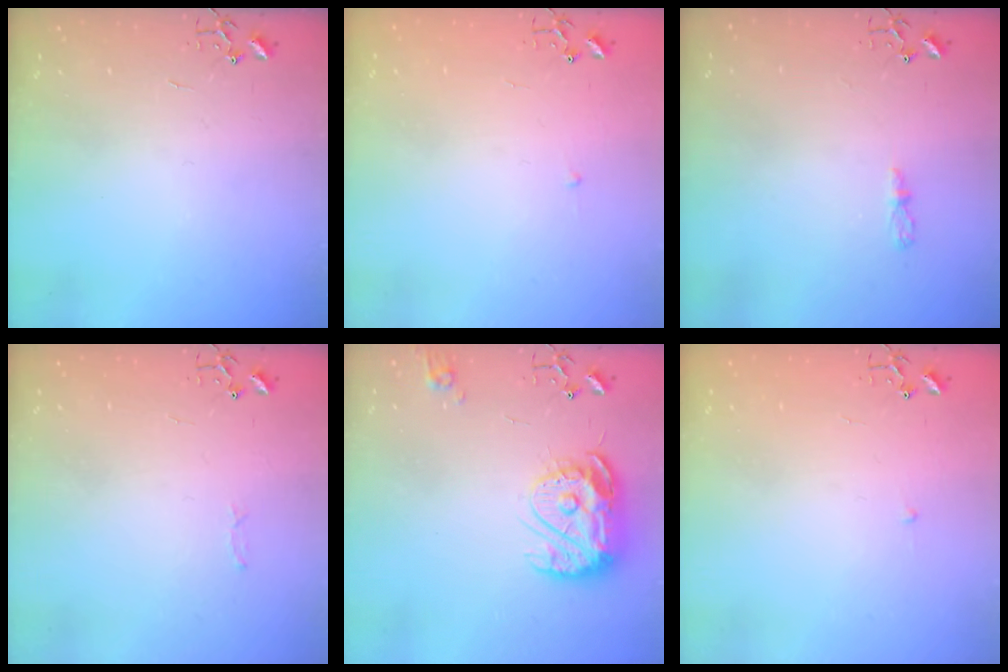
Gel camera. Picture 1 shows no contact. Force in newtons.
{"total": 2.3, "press": 2.3, "slide": 0.3}
{"total": 4.0, "press": 4.0, "slide": 0.5}
{"total": 2.8, "press": 2.8, "slide": 0.4}
{"total": 15.4, "press": 15.3, "slide": 1.3}
{"total": 2.3, "press": 2.3, "slide": 0.3}